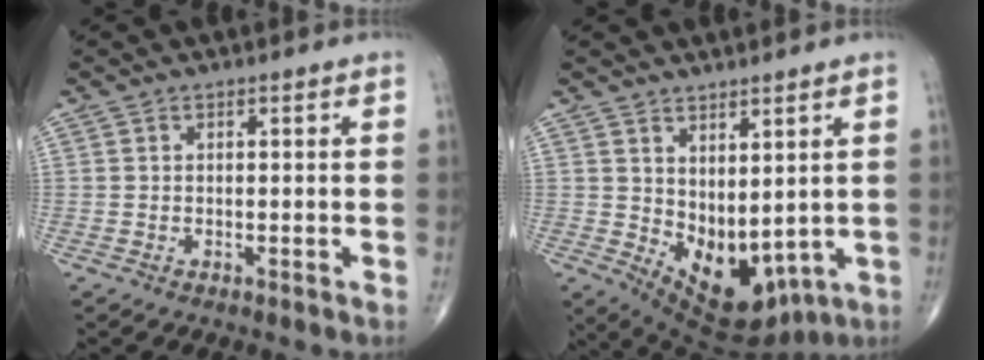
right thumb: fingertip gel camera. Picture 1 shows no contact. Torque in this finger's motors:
{"motor_torque": [-0.53, 0.99, 0.21, -0.04, 0.18]}